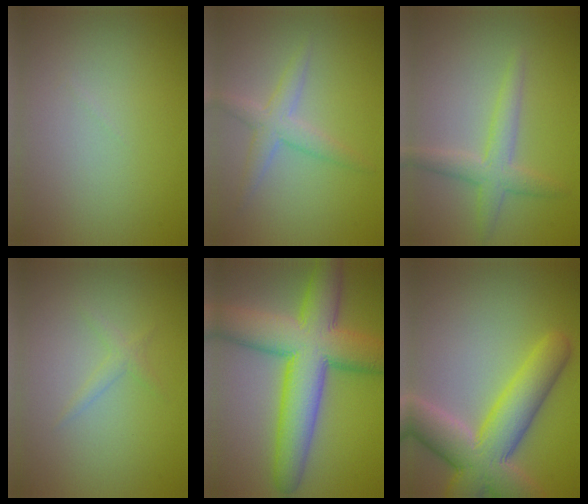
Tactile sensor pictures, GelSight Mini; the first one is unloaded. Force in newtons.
{"total": 2.6, "press": 2.6, "slide": 0.1}
{"total": 2.9, "press": 2.9, "slide": 0.0}
{"total": 1.1, "press": 1.1, "slide": 0.0}
{"total": 11.5, "press": 11.5, "slide": 0.3}
{"total": 9.0, "press": 9.0, "slide": 0.6}